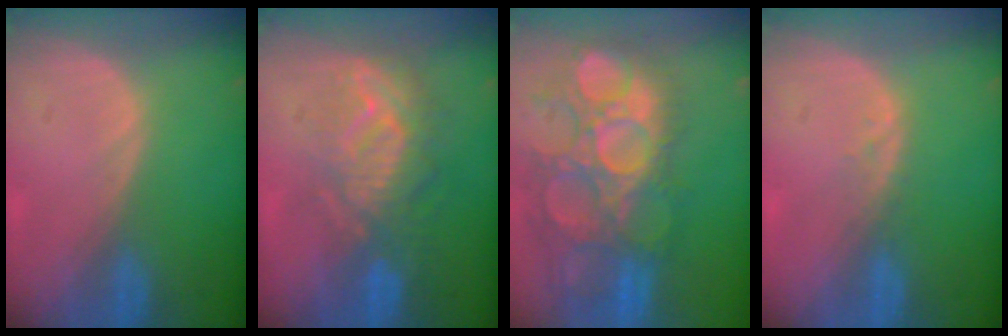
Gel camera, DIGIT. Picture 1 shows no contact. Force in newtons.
{"total": 9.1, "press": 8.7, "slide": 2.7}
{"total": 13.8, "press": 12.5, "slide": 5.8}
{"total": 1.3, "press": 1.3, "slide": 0.2}